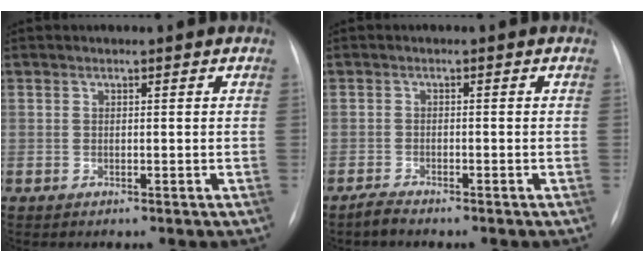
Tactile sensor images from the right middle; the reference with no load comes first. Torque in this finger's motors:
{"motor_torque": [0.63, -0.40, 0.02, 0.00]}